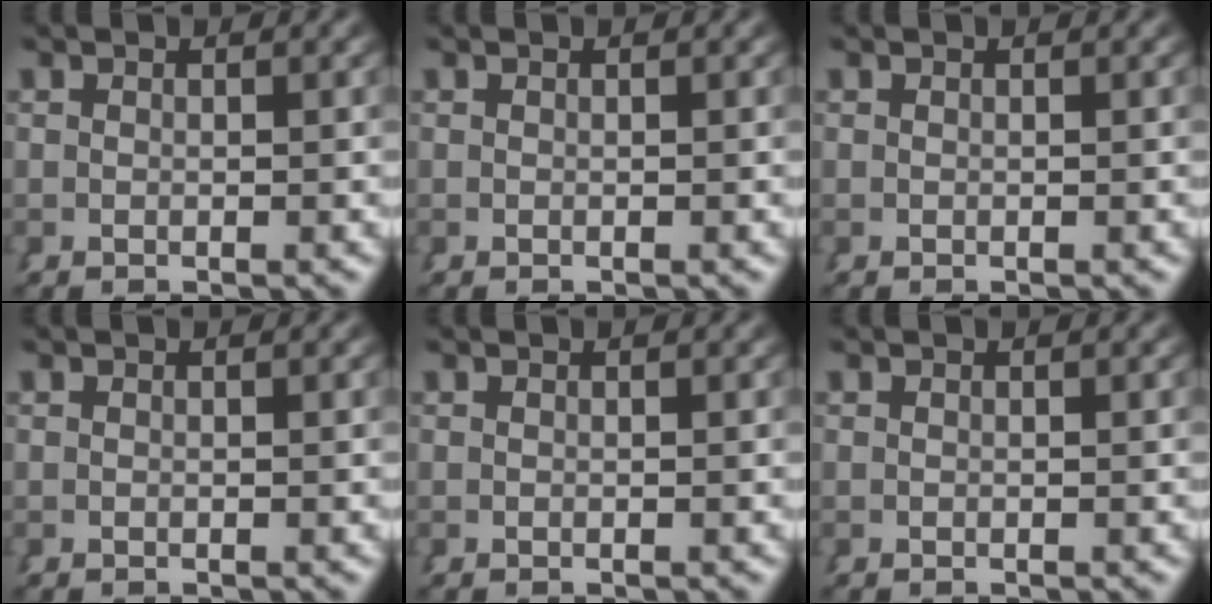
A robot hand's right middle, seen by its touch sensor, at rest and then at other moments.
{"total": 0.0}
{"total": 0.0}
{"total": 0.0}
{"total": 0.0}
{"total": 0.0}